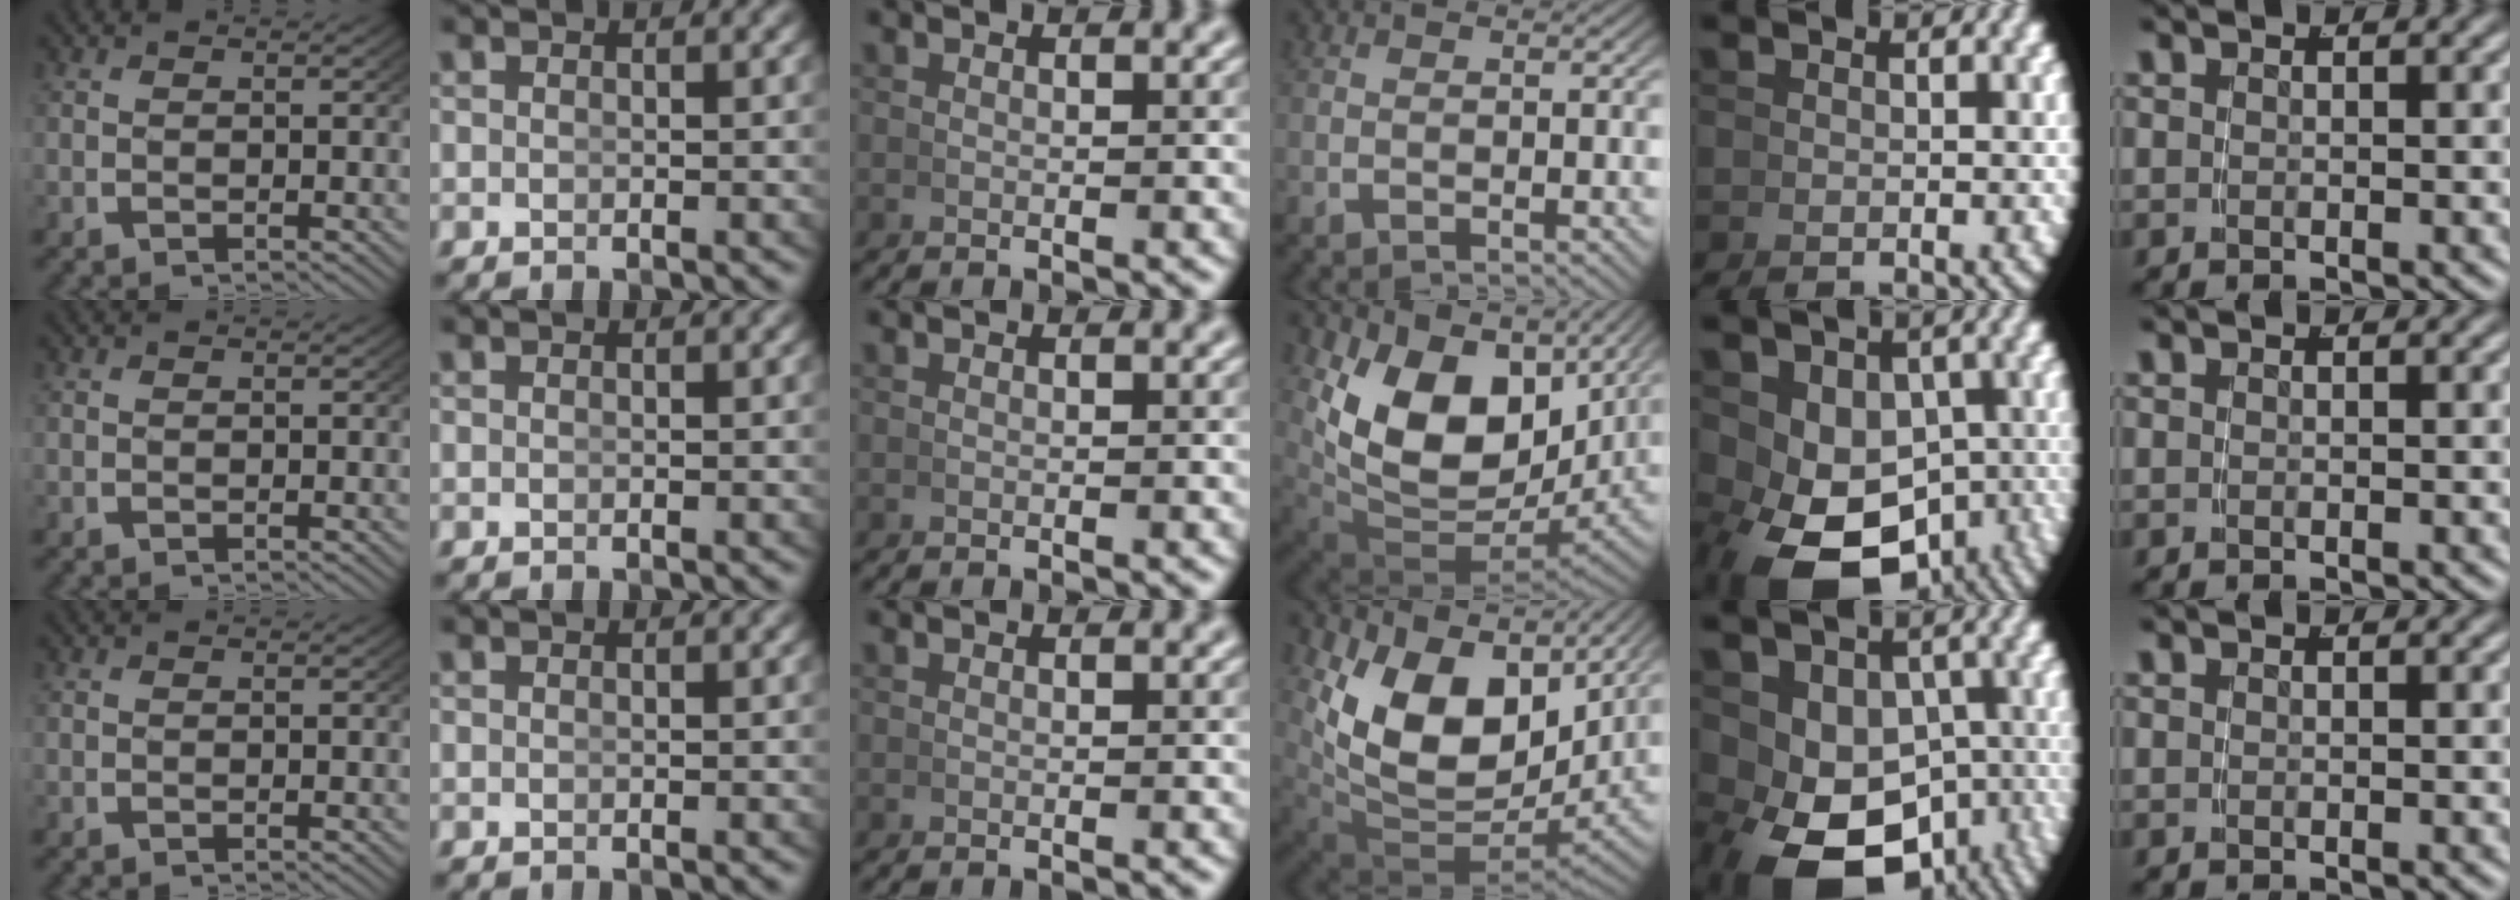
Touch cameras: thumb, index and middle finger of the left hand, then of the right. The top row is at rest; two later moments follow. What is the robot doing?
{"motion": "grasp_and_lifting", "object": "coin"}